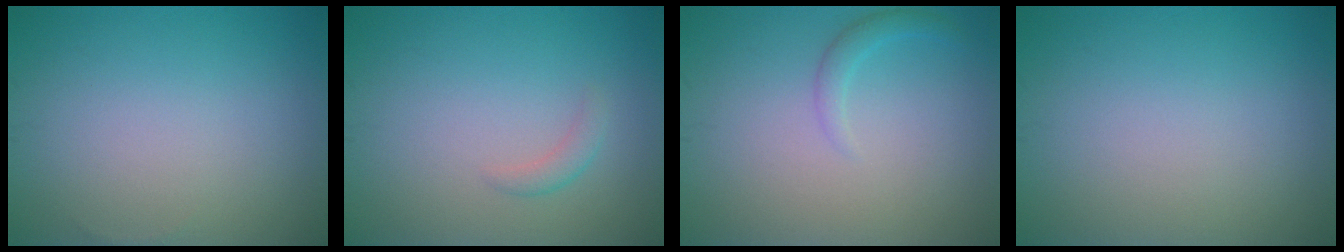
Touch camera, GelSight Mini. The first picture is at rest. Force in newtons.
{"total": 1.1, "press": 1.1, "slide": 0.0}
{"total": 1.4, "press": 1.4, "slide": 0.1}
{"total": 0.0}